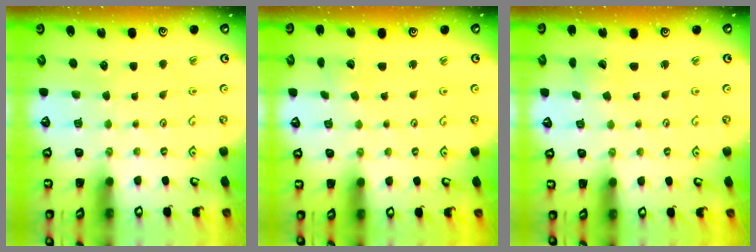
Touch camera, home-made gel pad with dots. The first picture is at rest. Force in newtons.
{"total": 2.8, "press": 2.8, "slide": 0.1}
{"total": 0.7, "press": 0.7, "slide": 0.1}